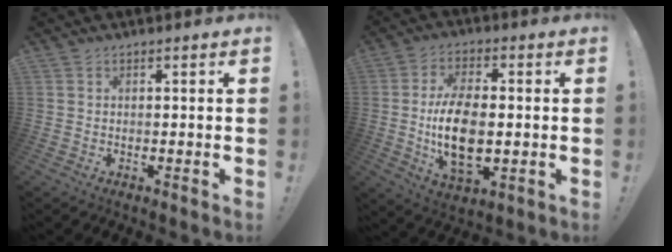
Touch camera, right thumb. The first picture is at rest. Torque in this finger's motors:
{"motor_torque": [0.03, 0.83, 0.14, 0.18, 0.42]}